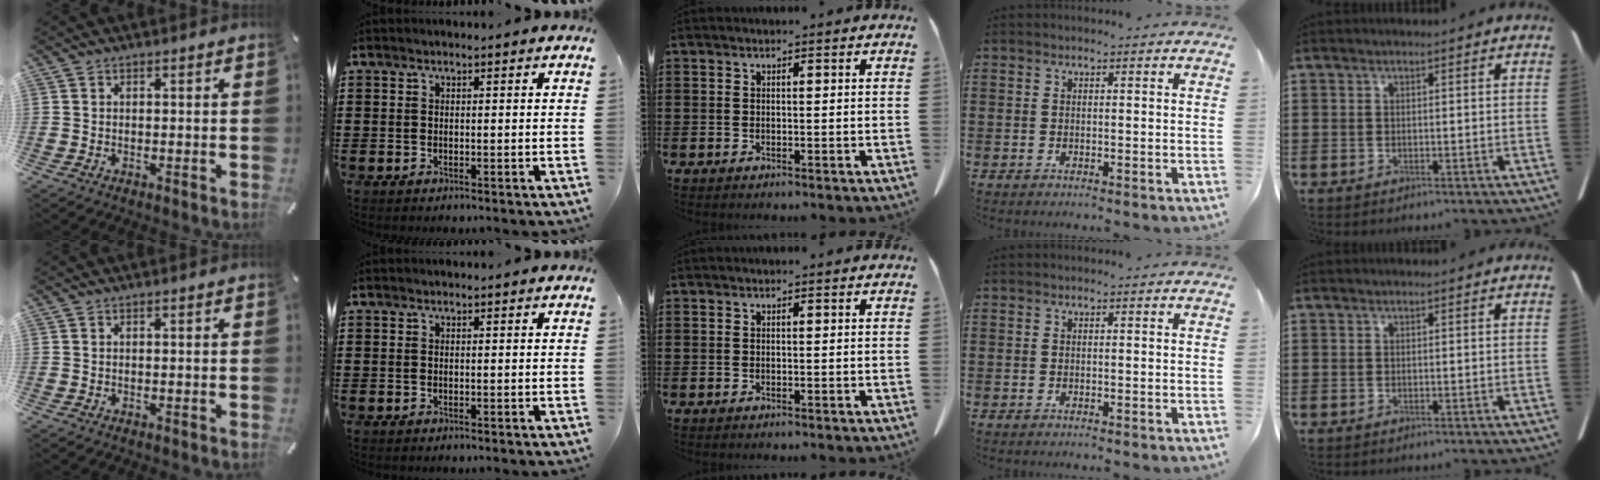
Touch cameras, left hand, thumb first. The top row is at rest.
{}